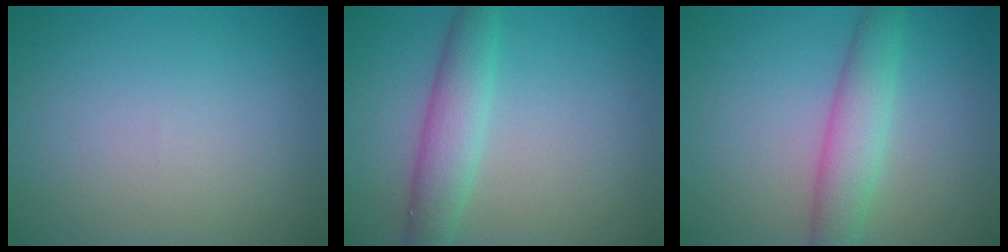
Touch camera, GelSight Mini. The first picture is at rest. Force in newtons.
{"total": 3.9, "press": 3.9, "slide": 0.1}
{"total": 3.9, "press": 3.9, "slide": 0.1}